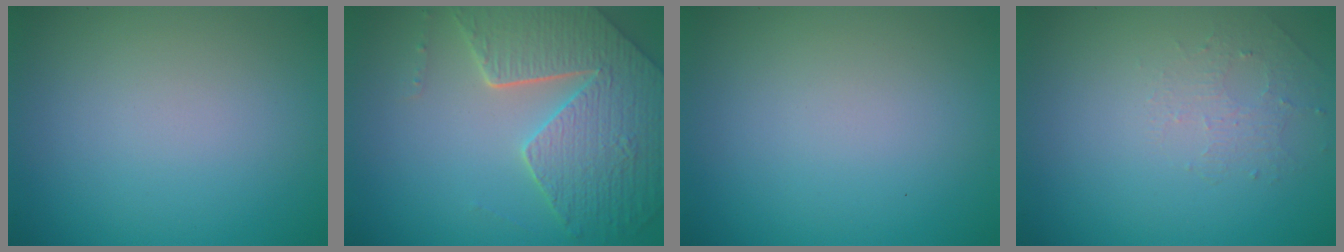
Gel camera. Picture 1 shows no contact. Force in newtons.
{"total": 7.5, "press": 5.6, "slide": 5.0}
{"total": 0.0}
{"total": 1.3, "press": 0.7, "slide": 1.2}